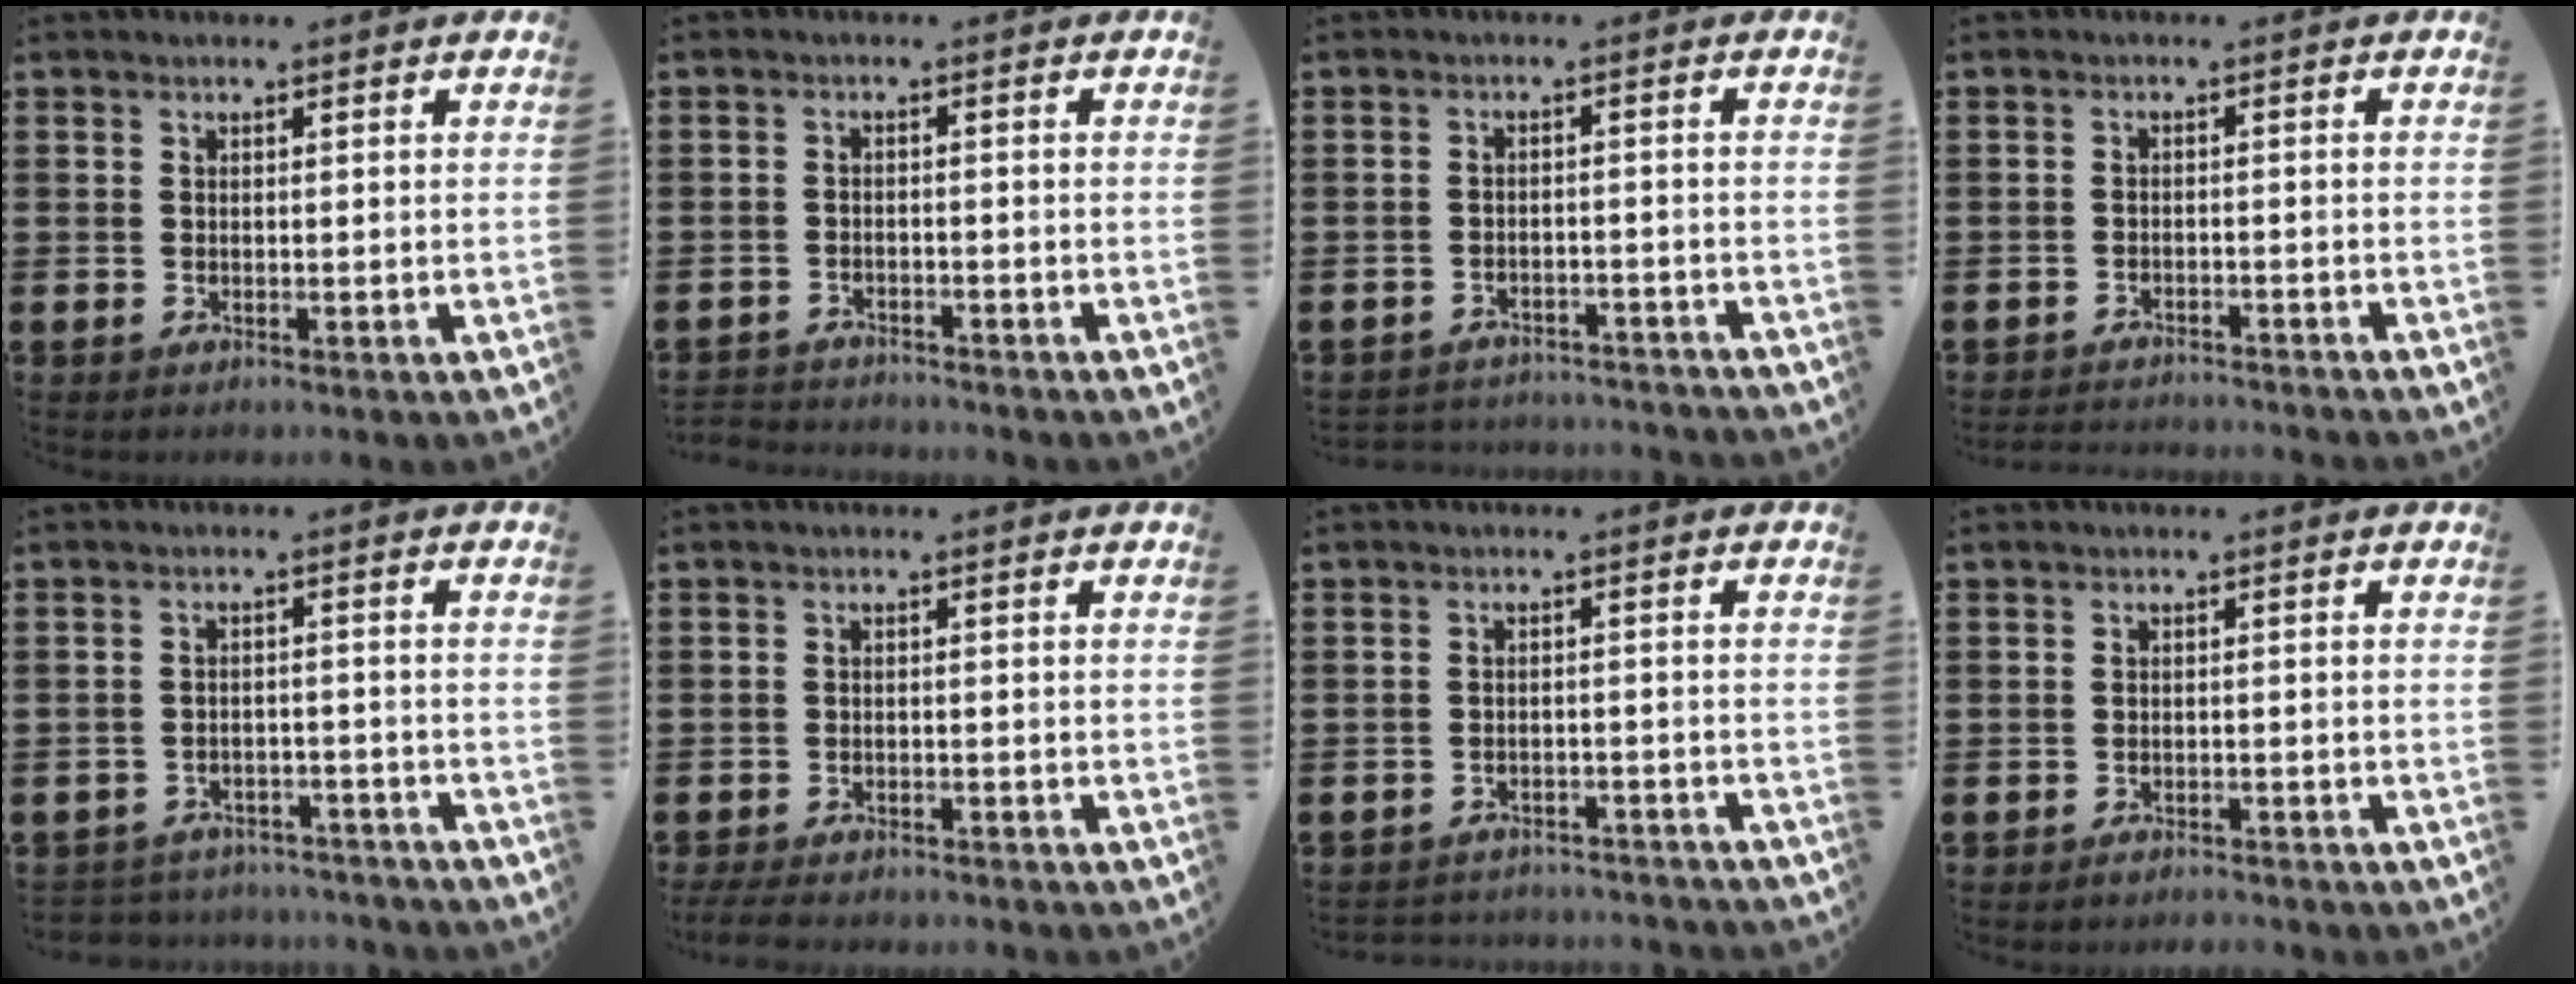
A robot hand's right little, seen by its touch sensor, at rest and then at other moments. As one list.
[{"total": 2.2, "force": [-2.2, 0.1, -0.3], "torque": [-0.001, 0.001, -0.050]}, {"total": 2.6, "force": [-2.6, 0.1, -0.2], "torque": [-0.004, 0.002, -0.057]}, {"total": 1.9, "force": [-1.9, -0.1, -0.1], "torque": [-0.002, 0.003, -0.040]}, {"total": 2.9, "force": [-2.9, 0.5, -0.3], "torque": [-0.004, 0.002, -0.064]}, {"total": 2.1, "force": [-2.0, 0.3, 0.6], "torque": [-0.012, 0.005, -0.042]}, {"total": 2.4, "force": [-2.3, 0.1, -0.2], "torque": [-0.004, 0.001, -0.052]}, {"total": 1.2, "force": [-1.2, 0.0, 0.1], "torque": [-0.005, 0.001, -0.024]}]